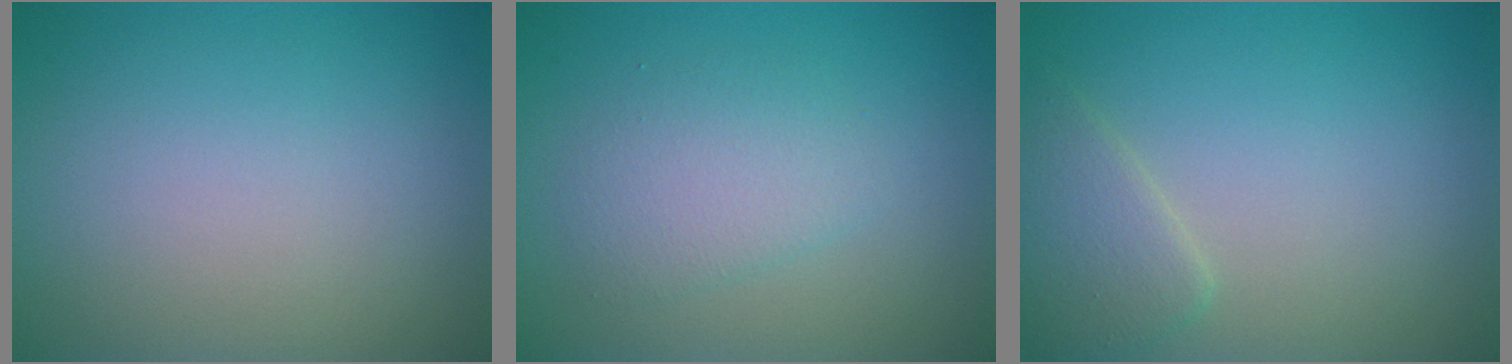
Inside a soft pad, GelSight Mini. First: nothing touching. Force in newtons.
{"total": 2.7, "press": 2.7, "slide": 0.1}
{"total": 2.6, "press": 2.6, "slide": 0.1}